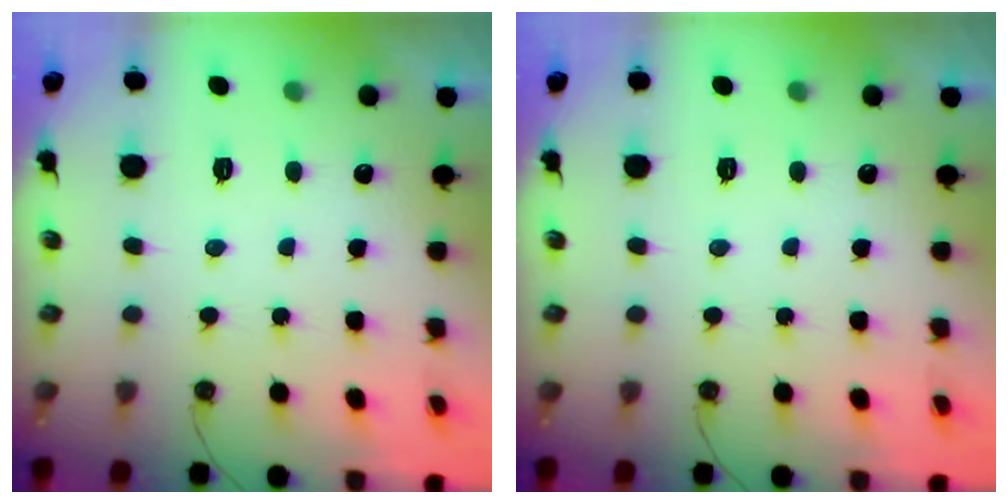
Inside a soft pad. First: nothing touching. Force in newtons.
{"total": 0.0}